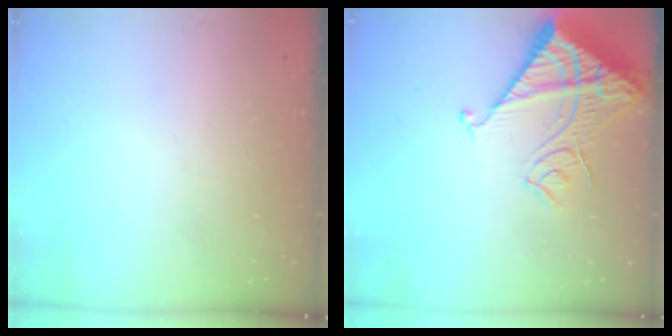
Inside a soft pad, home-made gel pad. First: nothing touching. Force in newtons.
{"total": 15.6, "press": 15.4, "slide": 1.8}